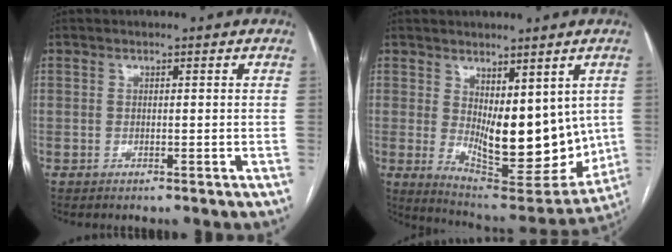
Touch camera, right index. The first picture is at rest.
{"total": 16.5, "force": [0.9, 7.0, 14.9], "torque": [-0.217, -0.031, 0.039]}